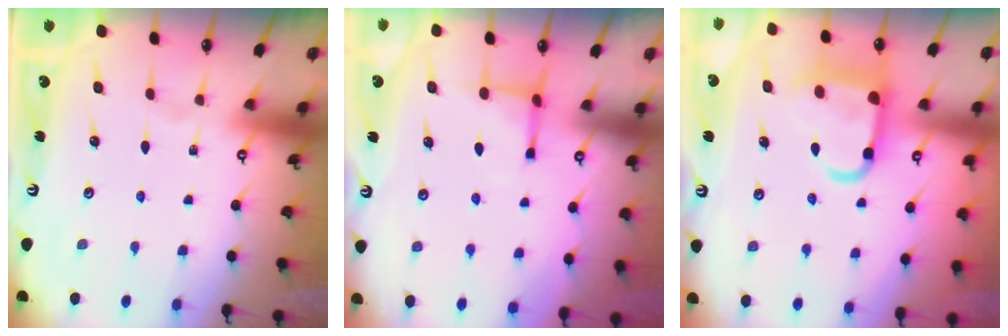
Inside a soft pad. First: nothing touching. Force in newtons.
{"total": 2.8, "press": 2.7, "slide": 0.6}
{"total": 11.8, "press": 11.7, "slide": 1.6}